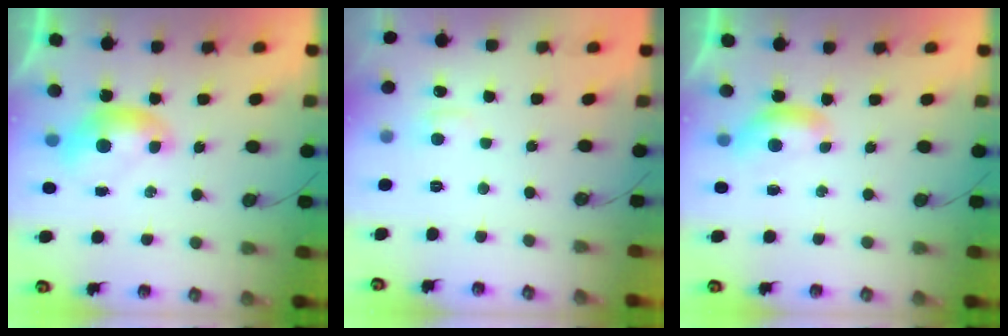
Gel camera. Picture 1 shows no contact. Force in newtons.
{"total": 1.2, "press": 0.9, "slide": 0.8}
{"total": 2.1, "press": 2.0, "slide": 0.4}